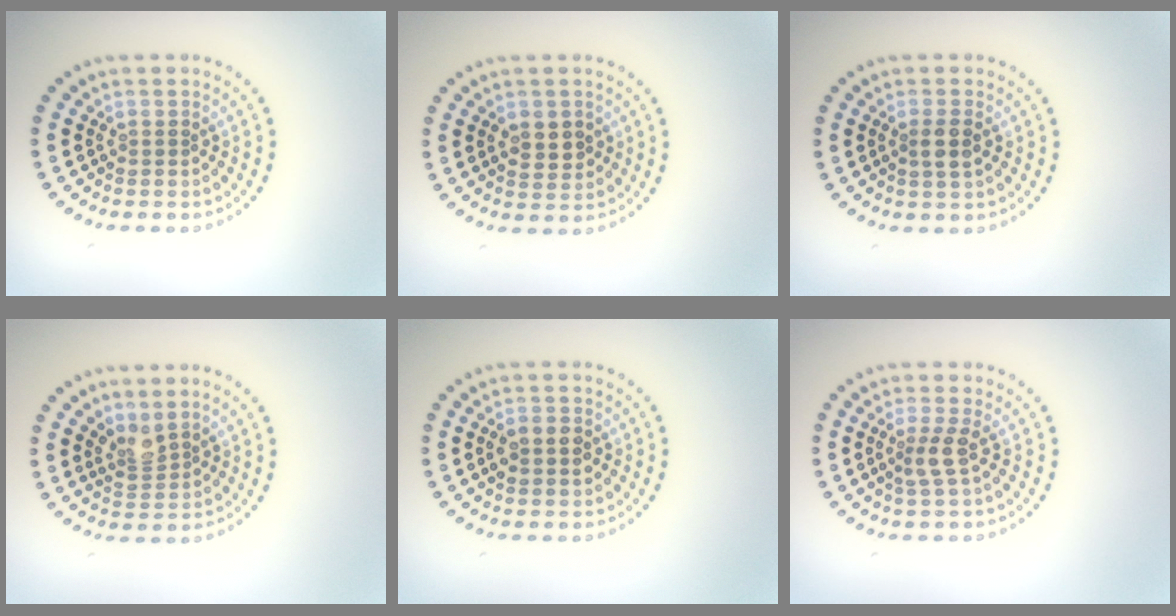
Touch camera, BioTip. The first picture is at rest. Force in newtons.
{"total": 2.6, "press": 2.6, "slide": 0.6}
{"total": 1.9, "press": 1.7, "slide": 0.8}
{"total": 2.1, "press": 1.5, "slide": 1.4}
{"total": 3.0, "press": 3.0, "slide": 0.0}
{"total": 2.1, "press": 1.6, "slide": 1.3}